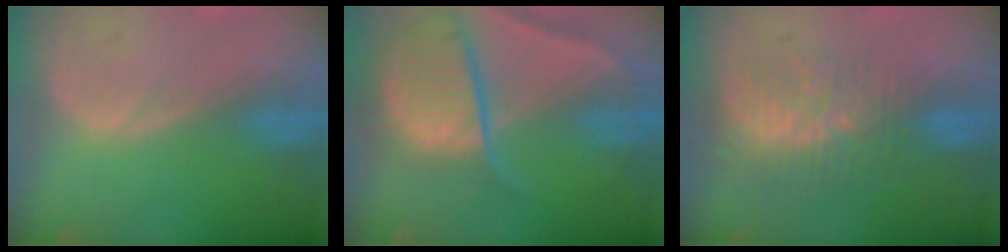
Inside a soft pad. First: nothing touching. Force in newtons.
{"total": 10.8, "press": 9.0, "slide": 5.8}
{"total": 9.0, "press": 7.5, "slide": 5.0}